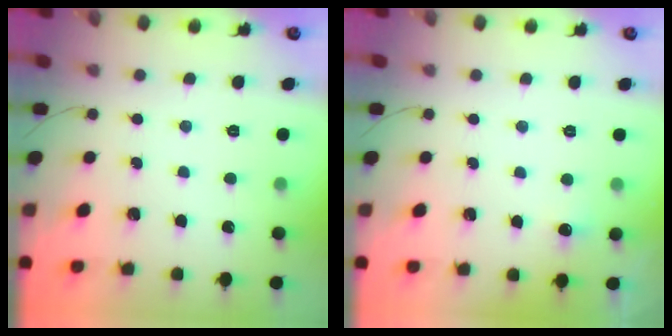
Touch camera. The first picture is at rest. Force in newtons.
{"total": 10.4, "press": 3.3, "slide": 9.8}